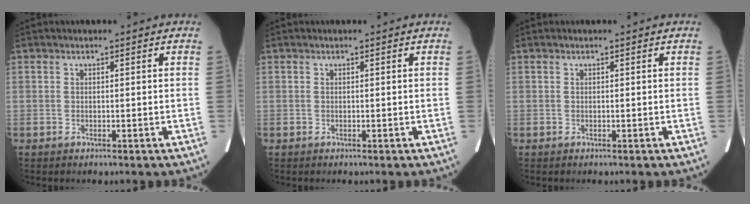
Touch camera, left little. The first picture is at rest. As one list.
[{"total": 0.0}, {"total": 0.0}]